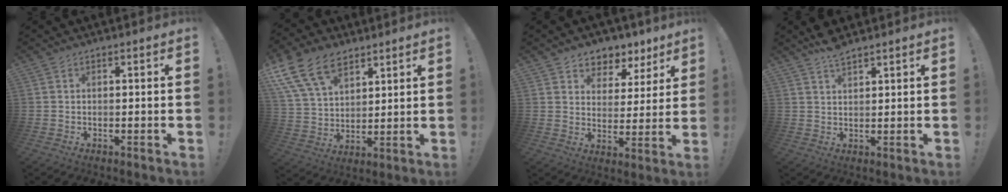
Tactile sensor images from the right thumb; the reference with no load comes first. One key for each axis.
{"total": 16.2, "fx": 9.9, "fy": 9.7, "fz": 8.5, "tx": -0.171, "ty": -0.048, "tz": 0.187}
{"total": 6.0, "fx": 4.0, "fy": 4.4, "fz": 0.8, "tx": -0.009, "ty": -0.038, "tz": 0.079}
{"total": 4.7, "fx": 4.0, "fy": 1.0, "fz": 2.2, "tx": -0.035, "ty": -0.022, "tz": 0.071}